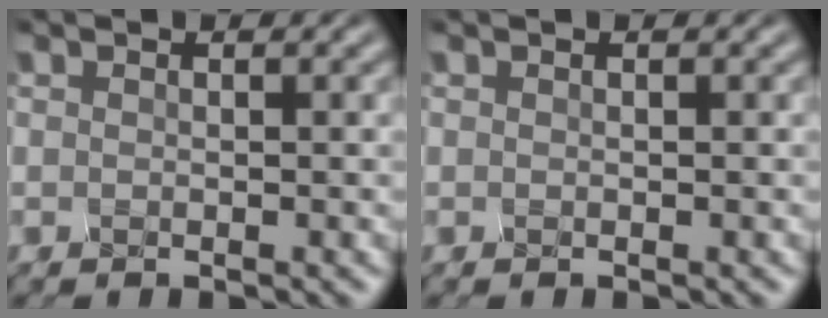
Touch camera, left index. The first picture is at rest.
{"total": 0.0}